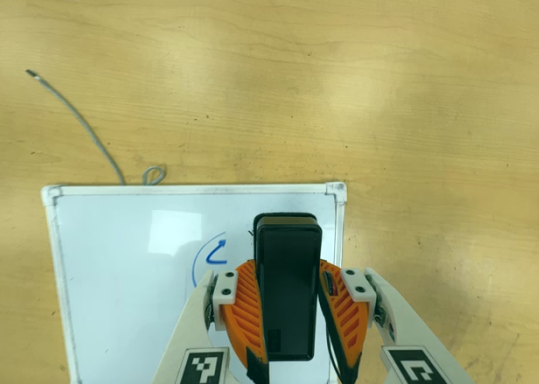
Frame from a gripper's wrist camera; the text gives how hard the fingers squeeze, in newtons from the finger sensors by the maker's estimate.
{"total": 6.3, "left": 4.9, "right": 7.8}